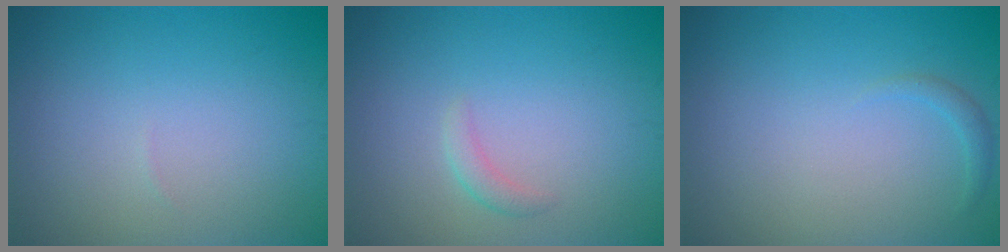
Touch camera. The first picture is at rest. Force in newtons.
{"total": 1.1, "press": 1.1, "slide": 0.1}
{"total": 0.8, "press": 0.8, "slide": 0.1}